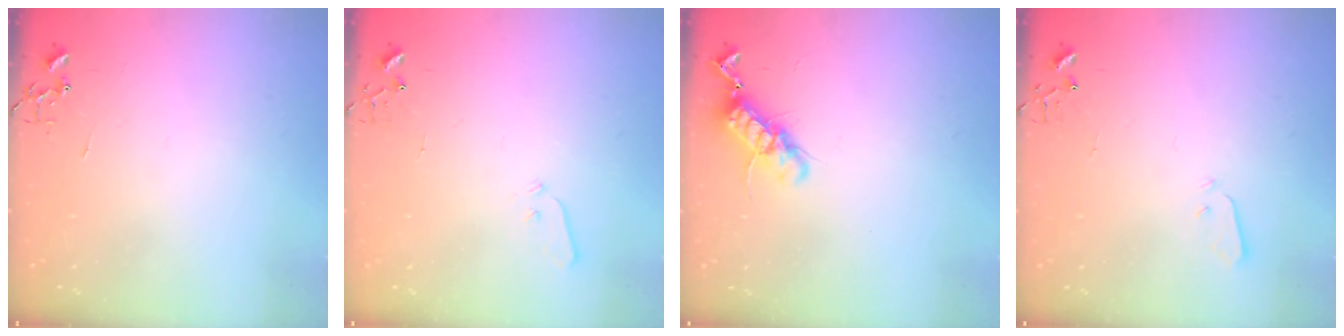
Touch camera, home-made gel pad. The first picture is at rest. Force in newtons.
{"total": 4.0, "press": 3.9, "slide": 0.6}
{"total": 11.8, "press": 11.8, "slide": 1.2}
{"total": 3.5, "press": 3.5, "slide": 0.3}